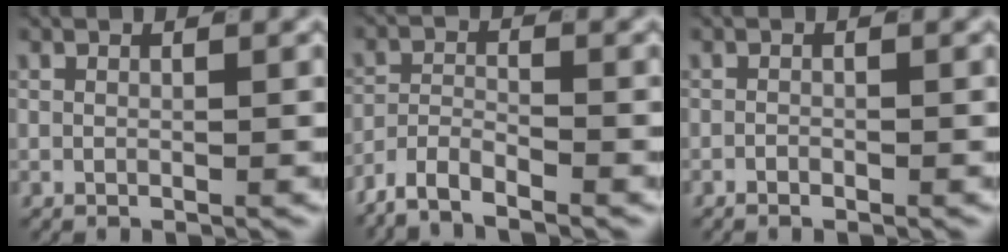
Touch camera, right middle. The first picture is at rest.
{"total": 4.4, "force": [-3.6, 1.7, 1.8], "torque": [-0.029, -0.005, -0.070]}
{"total": 0.7, "force": [-0.7, 0.0, 0.1], "torque": [-0.003, -0.004, -0.011]}